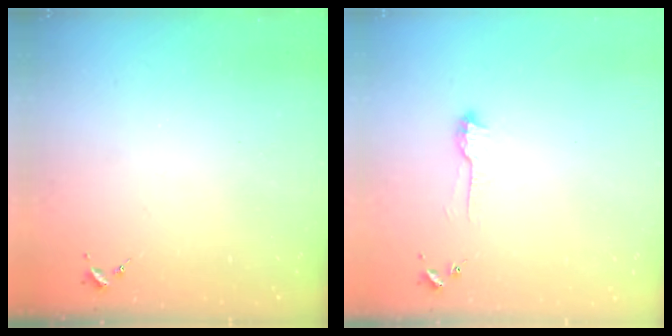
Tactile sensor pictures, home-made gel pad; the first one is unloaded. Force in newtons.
{"total": 6.6, "press": 6.5, "slide": 0.8}